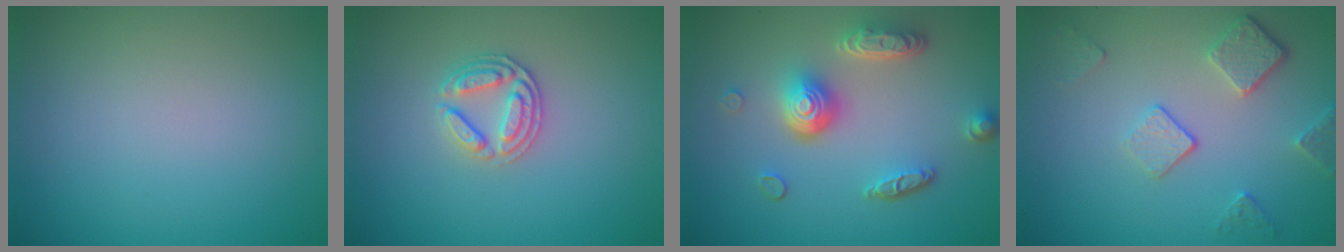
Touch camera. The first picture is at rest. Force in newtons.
{"total": 2.7, "press": 2.5, "slide": 0.8}
{"total": 5.2, "press": 3.8, "slide": 3.6}
{"total": 3.7, "press": 2.9, "slide": 2.4}